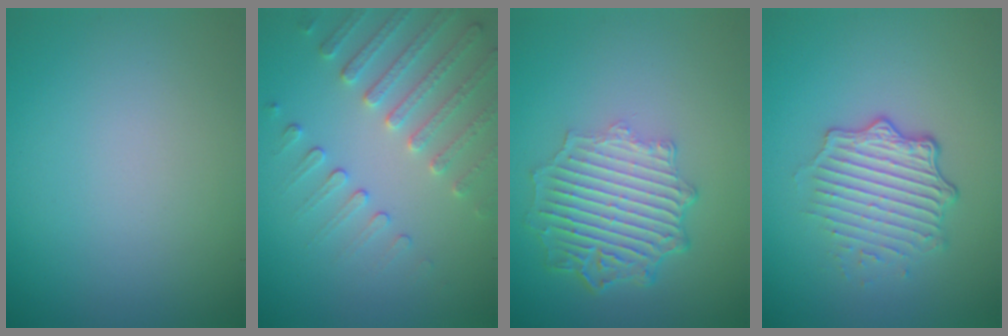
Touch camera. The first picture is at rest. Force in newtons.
{"total": 3.8, "press": 3.6, "slide": 1.1}
{"total": 6.3, "press": 4.7, "slide": 4.2}
{"total": 4.8, "press": 3.3, "slide": 3.4}